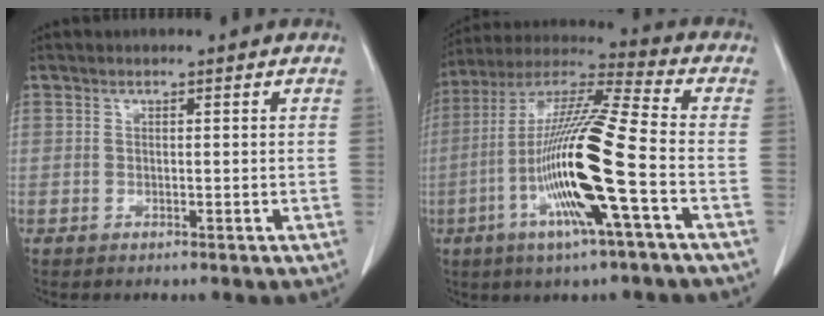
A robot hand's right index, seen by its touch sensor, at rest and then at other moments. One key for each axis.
{"total": 18.0, "fx": -5.0, "fy": -0.1, "fz": 17.3, "tx": -0.344, "ty": -0.010, "tz": -0.104}